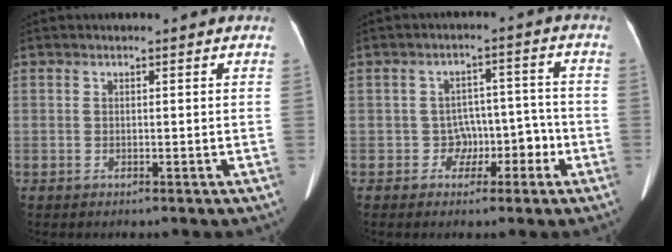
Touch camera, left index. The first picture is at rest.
{"total": 4.3, "force": [-2.3, 3.5, 1.2], "torque": [0.007, 0.018, -0.028]}